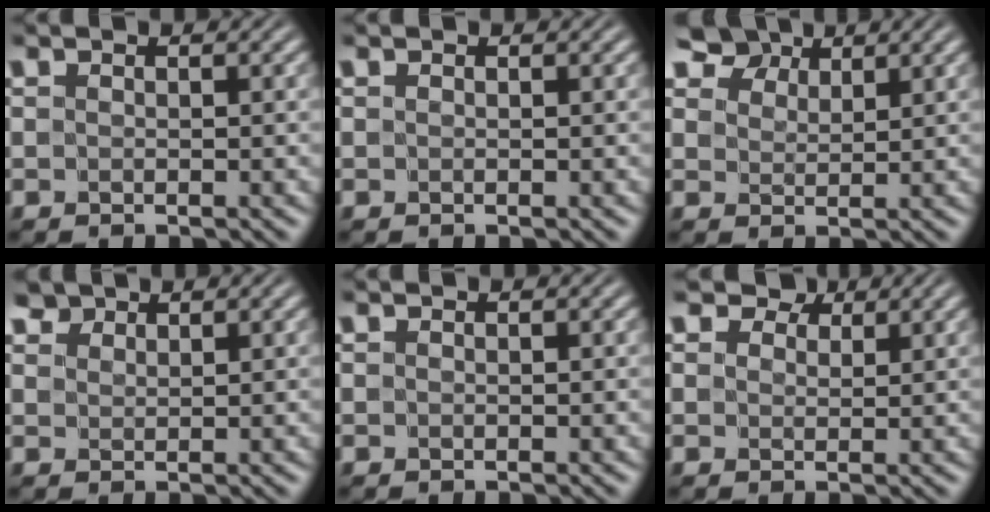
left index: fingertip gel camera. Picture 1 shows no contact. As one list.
[{"total": 0.0}, {"total": 4.6, "force": [4.0, 2.0, 1.2], "torque": [-0.038, -0.010, 0.082]}, {"total": 2.0, "force": [1.9, 0.7, 0.1], "torque": [-0.010, -0.004, 0.040]}, {"total": 0.0}, {"total": 2.6, "force": [2.1, 1.4, 0.8], "torque": [-0.017, -0.006, 0.024]}]